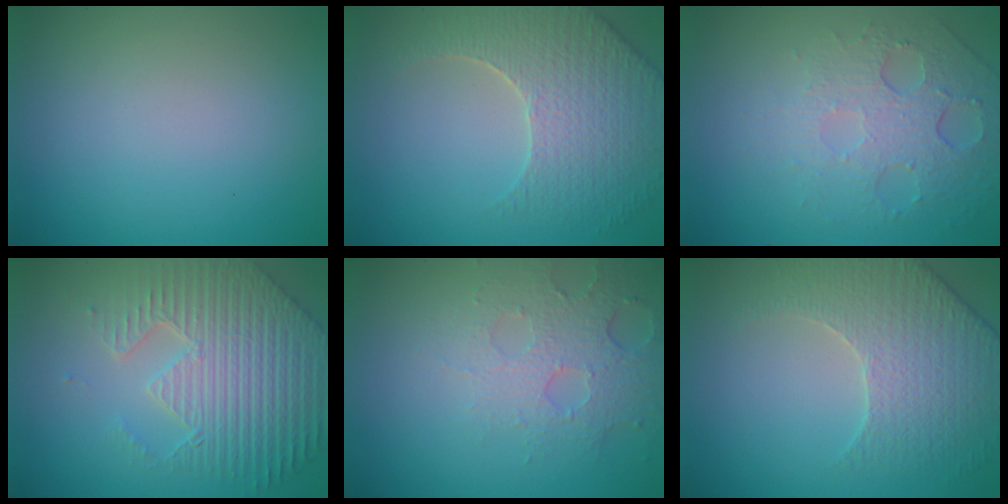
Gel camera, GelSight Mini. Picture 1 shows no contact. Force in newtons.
{"total": 5.4, "press": 4.8, "slide": 2.5}
{"total": 5.2, "press": 3.3, "slide": 3.9}
{"total": 7.1, "press": 5.5, "slide": 4.5}
{"total": 4.8, "press": 3.4, "slide": 3.4}
{"total": 4.4, "press": 4.2, "slide": 1.2}